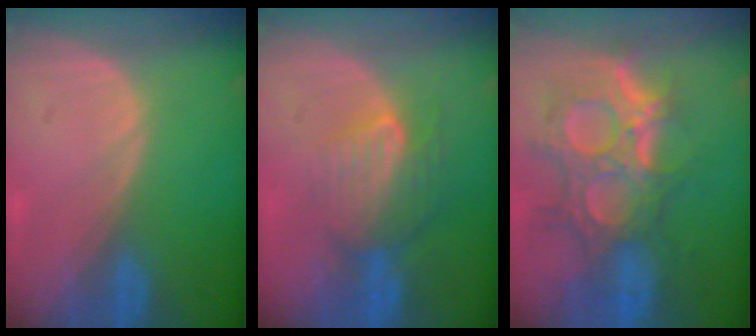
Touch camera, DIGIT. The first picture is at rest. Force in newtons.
{"total": 7.6, "press": 7.2, "slide": 2.2}
{"total": 11.9, "press": 10.7, "slide": 5.3}